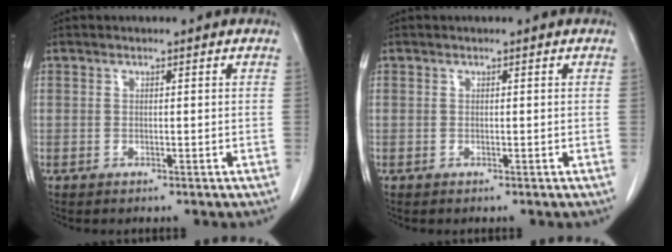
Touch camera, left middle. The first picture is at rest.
{"total": 0.0}